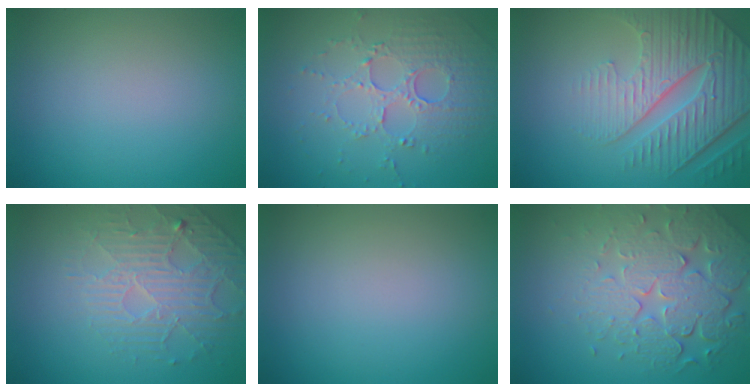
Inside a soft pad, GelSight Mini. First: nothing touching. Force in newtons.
{"total": 5.3, "press": 3.7, "slide": 3.9}
{"total": 7.0, "press": 5.4, "slide": 4.5}
{"total": 4.7, "press": 3.4, "slide": 3.2}
{"total": 0.0}
{"total": 7.4, "press": 5.4, "slide": 5.1}